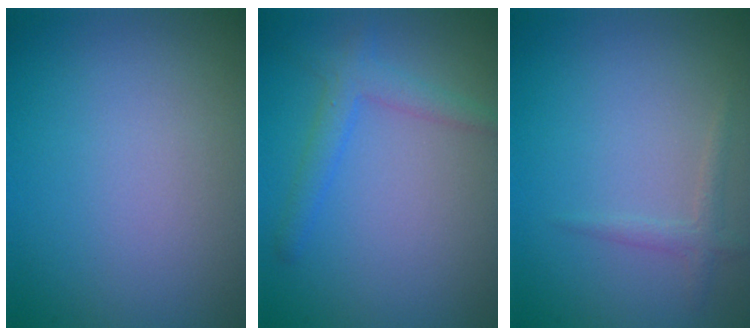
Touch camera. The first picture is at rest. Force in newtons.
{"total": 2.4, "press": 2.4, "slide": 0.1}
{"total": 1.1, "press": 1.1, "slide": 0.0}